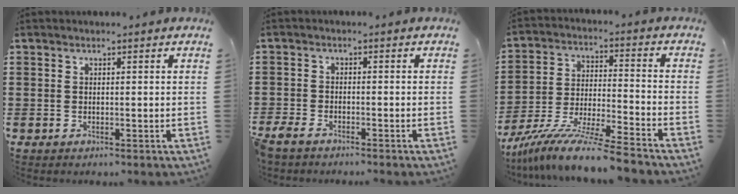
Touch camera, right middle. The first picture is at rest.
{"total": 2.1, "force": [-2.0, 0.4, 0.6], "torque": [-0.036, -0.006, -0.049]}
{"total": 11.0, "force": [-9.8, -0.3, 5.0], "torque": [-0.094, 0.009, -0.194]}